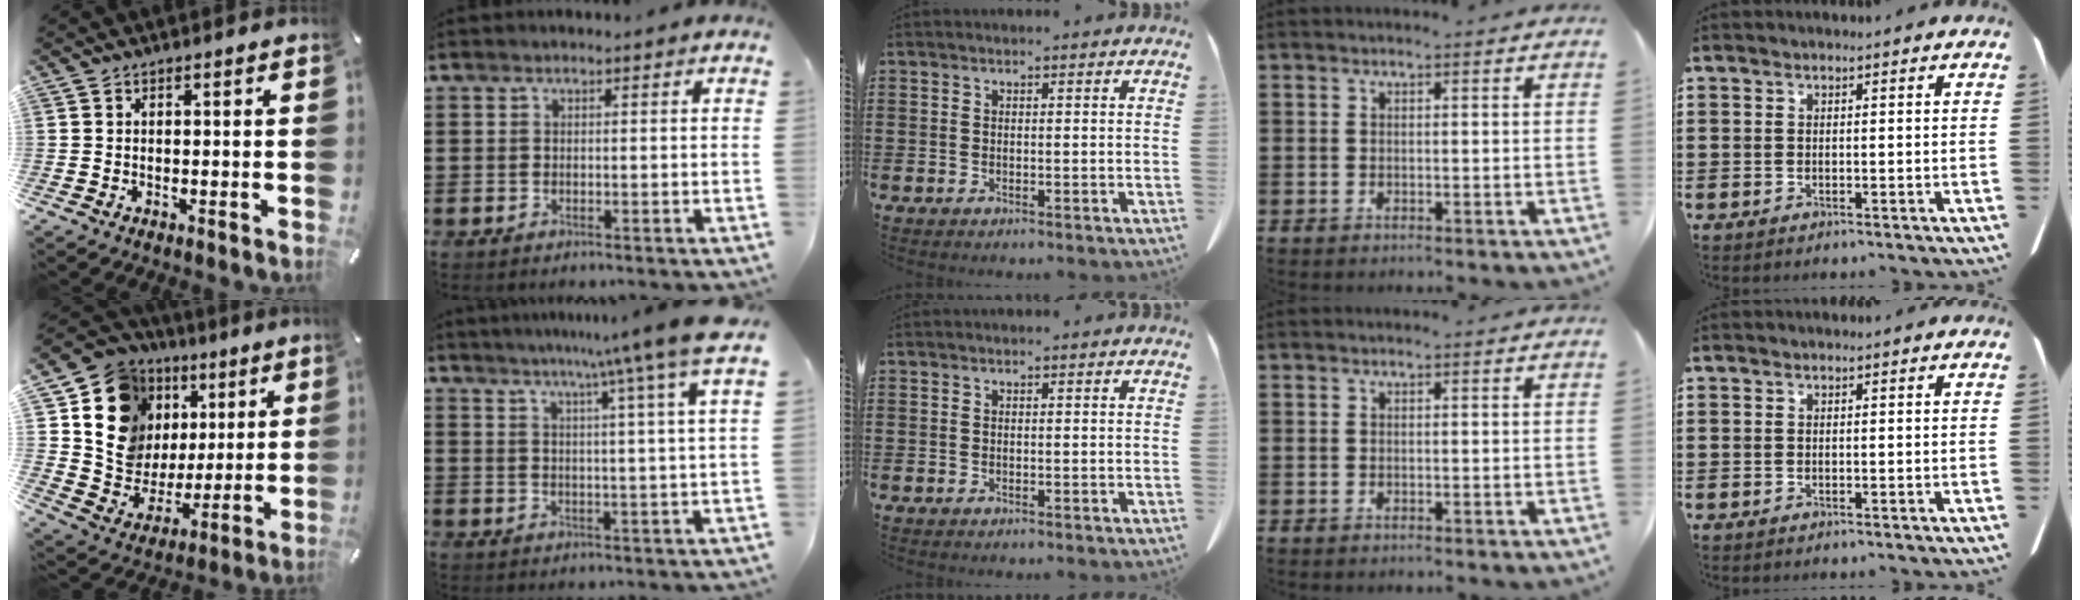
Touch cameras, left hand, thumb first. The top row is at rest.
{"thumb": {"total": 14.4, "force": [5.7, 12.8, 3.4], "torque": [-0.067, -0.042, 0.118]}, "index": {"total": 8.3, "force": [5.7, -1.8, 5.7], "torque": [-0.113, -0.027, 0.087]}}